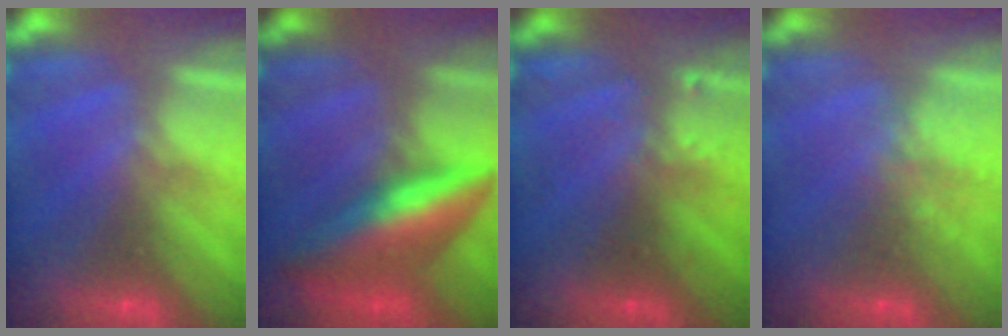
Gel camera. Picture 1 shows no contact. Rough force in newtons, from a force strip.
{"total": 5.8}
{"total": 2.4}
{"total": 2.3}